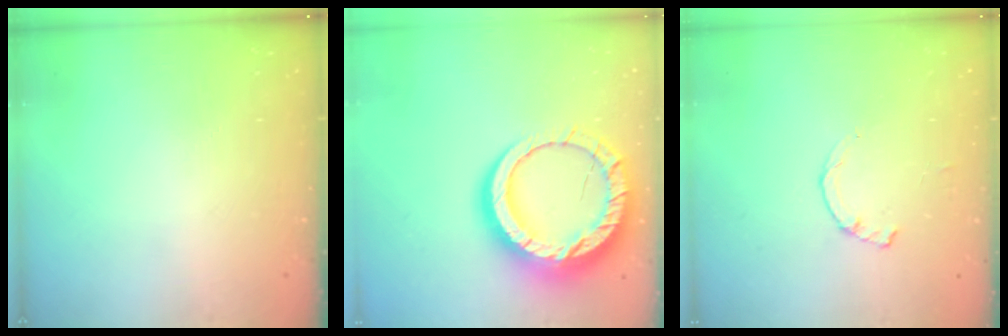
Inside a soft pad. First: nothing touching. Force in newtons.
{"total": 20.2, "press": 20.1, "slide": 2.0}
{"total": 1.2, "press": 1.2, "slide": 0.3}